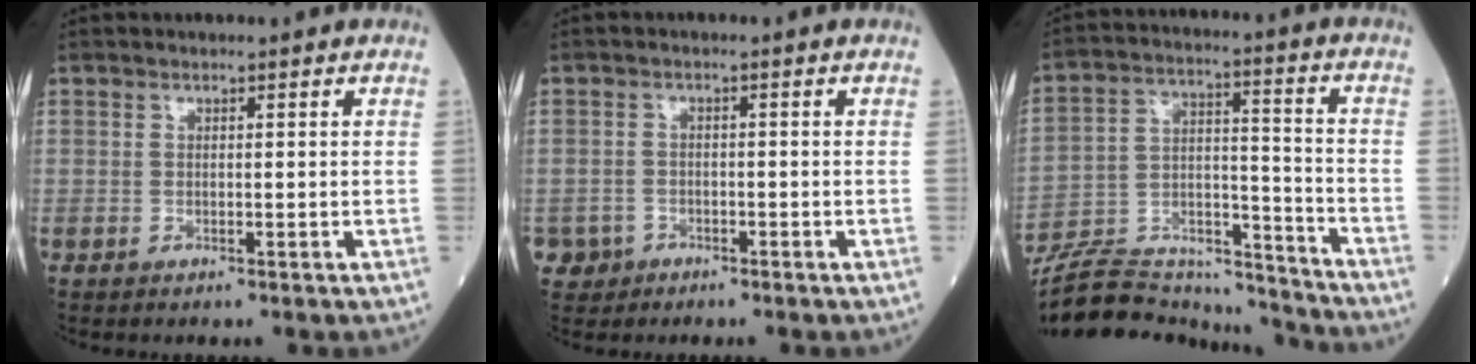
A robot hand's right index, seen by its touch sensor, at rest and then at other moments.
{"total": 3.3, "force": [-1.8, 2.8, -0.3], "torque": [0.007, 0.011, -0.031]}
{"total": 18.5, "force": [-17.6, 3.9, 4.3], "torque": [-0.096, 0.035, -0.281]}